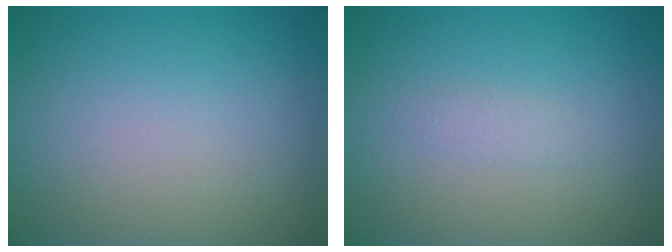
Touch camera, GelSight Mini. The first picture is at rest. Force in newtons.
{"total": 0.9, "press": 0.9, "slide": 0.0}